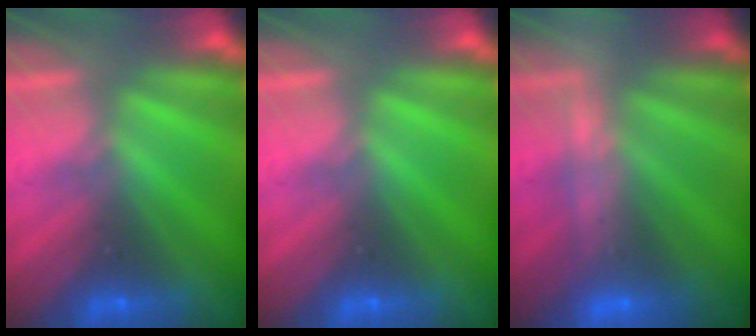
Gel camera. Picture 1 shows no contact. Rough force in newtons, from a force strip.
{"total": 0.0}
{"total": 2.3}